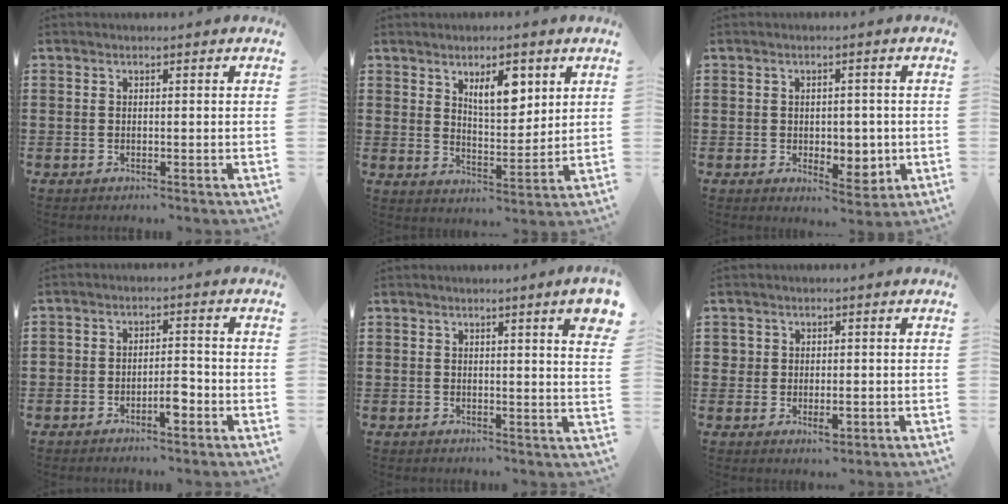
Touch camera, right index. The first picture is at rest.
{"total": 7.0, "force": [3.6, 3.2, 5.1], "torque": [-0.078, -0.002, 0.056]}
{"total": 3.8, "force": [-0.3, 2.8, 2.4], "torque": [-0.035, 0.001, -0.009]}
{"total": 3.6, "force": [-2.1, 1.6, 2.4], "torque": [-0.042, 0.008, -0.041]}
{"total": 3.9, "force": [2.0, -0.1, 3.4], "torque": [-0.059, -0.004, 0.032]}
{"total": 2.1, "force": [0.0, 1.8, 1.0], "torque": [-0.024, 0.006, -0.001]}